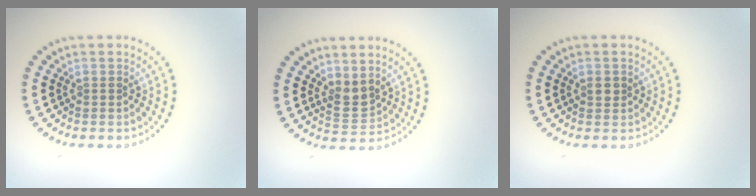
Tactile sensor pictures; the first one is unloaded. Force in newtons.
{"total": 1.9, "press": 1.6, "slide": 1.1}
{"total": 1.0, "press": 0.9, "slide": 0.3}